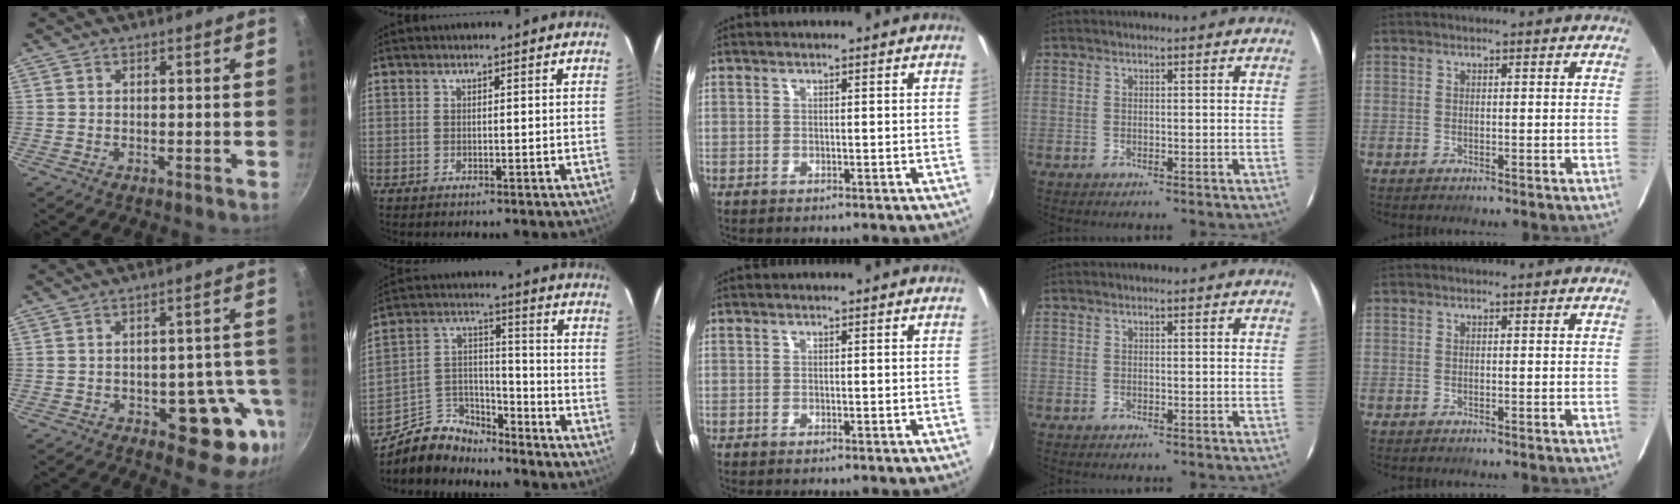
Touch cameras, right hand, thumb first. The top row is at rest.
{"thumb": {"total": 12.7, "force": [-5.0, 6.6, 9.7], "torque": [-0.059, 0.031, -0.059]}, "index": {"total": 9.9, "force": [-8.4, 4.3, 2.9], "torque": [-0.067, 0.037, -0.151]}}